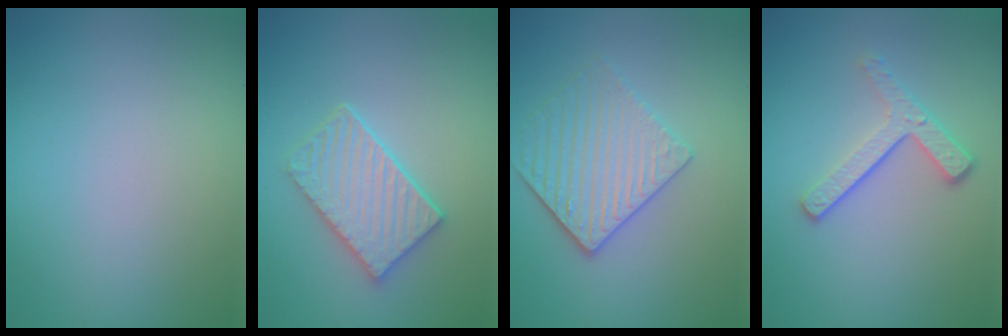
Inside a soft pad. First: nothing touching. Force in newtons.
{"total": 3.8, "press": 3.5, "slide": 1.4}
{"total": 3.9, "press": 3.5, "slide": 1.7}
{"total": 3.5, "press": 2.5, "slide": 2.4}